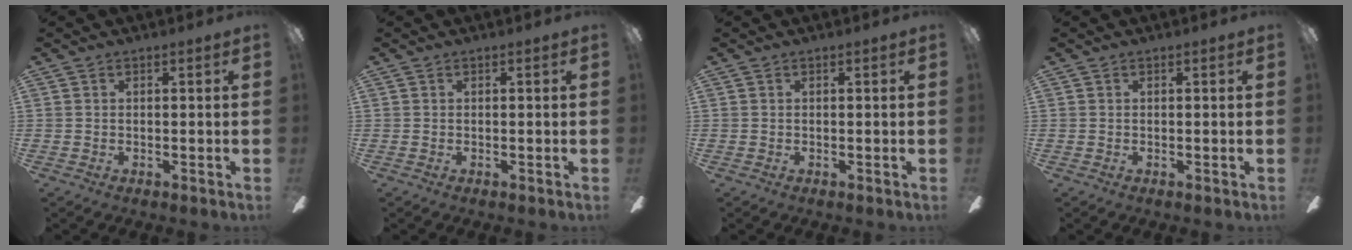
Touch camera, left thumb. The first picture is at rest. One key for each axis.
{"total": 0.0}
{"total": 0.0}
{"total": 0.0}